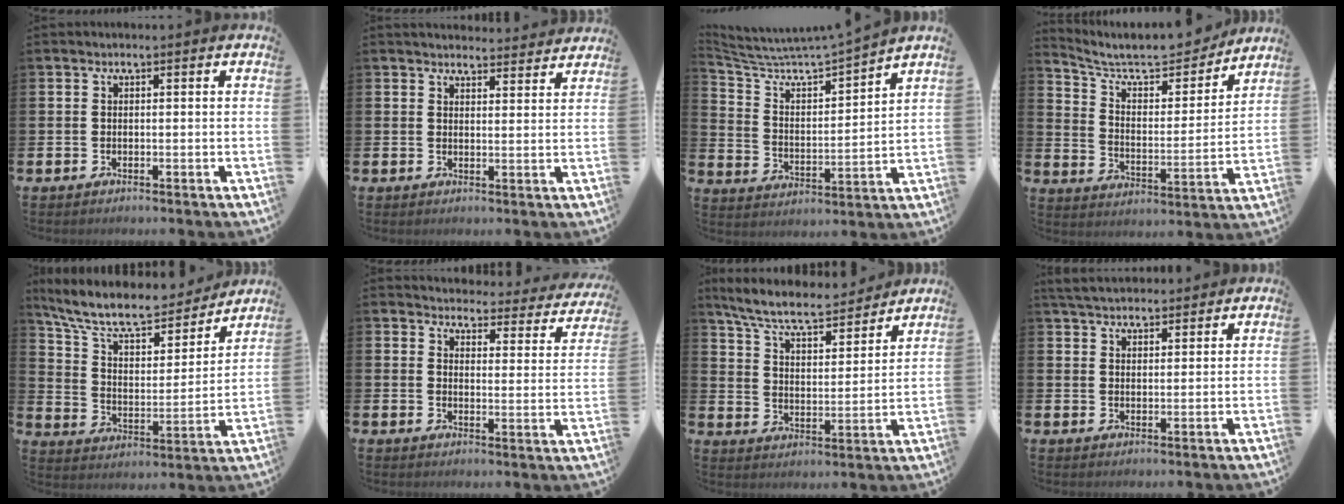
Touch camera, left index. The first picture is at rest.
{"total": 3.6, "force": [3.5, 0.5, 0.1], "torque": [0.000, -0.023, 0.063]}
{"total": 6.0, "force": [5.5, 0.8, 2.1], "torque": [-0.072, -0.051, 0.086]}
{"total": 9.1, "force": [8.0, 2.8, 3.3], "torque": [-0.089, -0.057, 0.134]}
{"total": 10.7, "force": [9.4, 3.0, 4.1], "torque": [-0.121, -0.056, 0.160]}
{"total": 3.3, "force": [3.2, 0.9, 0.4], "torque": [-0.021, -0.033, 0.047]}
{"total": 8.1, "force": [7.4, 1.6, 3.0], "torque": [-0.097, -0.047, 0.127]}
{"total": 4.3, "force": [4.2, 1.0, 0.6], "torque": [-0.032, -0.013, 0.080]}